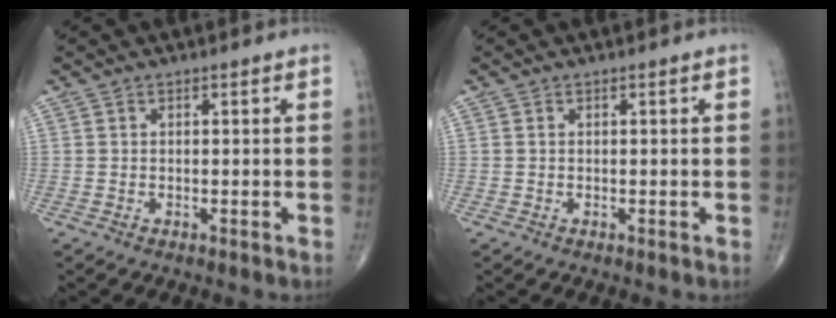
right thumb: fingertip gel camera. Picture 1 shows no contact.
{"total": 0.0}